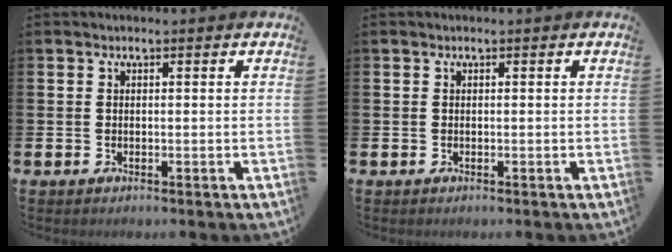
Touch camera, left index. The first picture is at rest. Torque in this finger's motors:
{"motor_torque": [0.00, 0.00, 0.00, 0.00]}